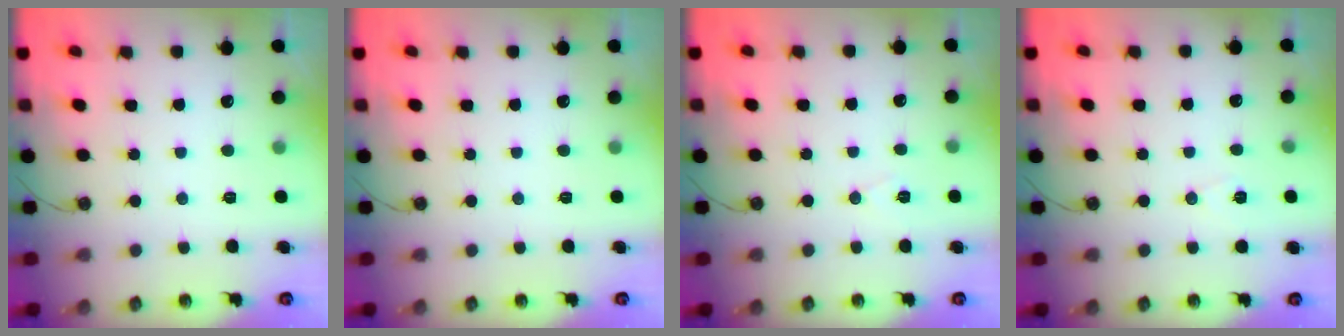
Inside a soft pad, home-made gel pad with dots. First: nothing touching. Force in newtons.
{"total": 0.0}
{"total": 6.2, "press": 4.1, "slide": 4.6}
{"total": 6.5, "press": 4.7, "slide": 4.5}